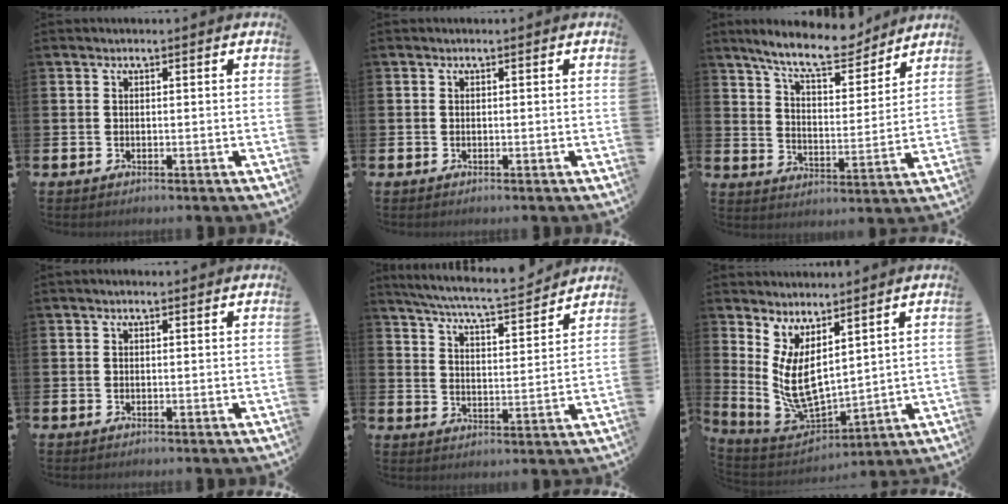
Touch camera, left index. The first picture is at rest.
{"total": 0.0}
{"total": 10.3, "force": [9.3, 2.1, 4.0], "torque": [-0.099, -0.049, 0.164]}
{"total": 0.0}
{"total": 6.6, "force": [6.4, 0.0, 2.0], "torque": [-0.065, -0.047, 0.108]}
{"total": 6.7, "force": [2.3, 3.4, 5.3], "torque": [-0.133, -0.026, 0.045]}